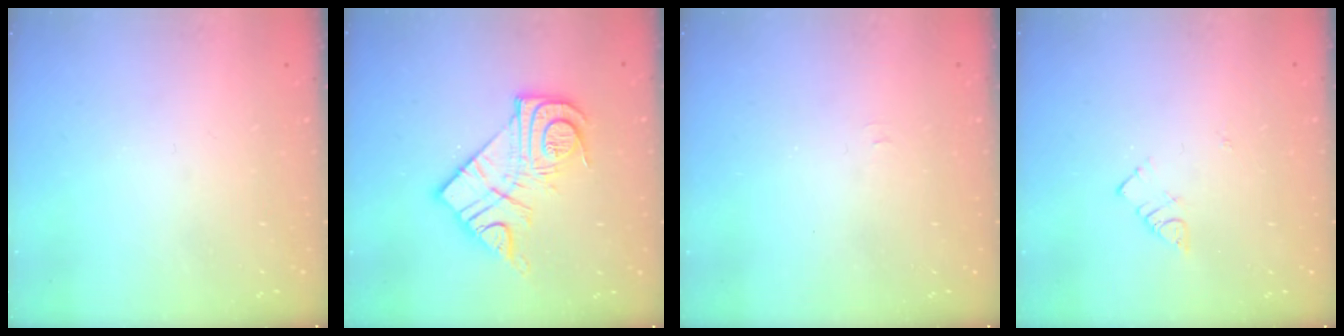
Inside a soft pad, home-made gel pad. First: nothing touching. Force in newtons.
{"total": 16.8, "press": 16.8, "slide": 1.1}
{"total": 3.3, "press": 3.3, "slide": 0.5}
{"total": 2.9, "press": 2.9, "slide": 0.4}